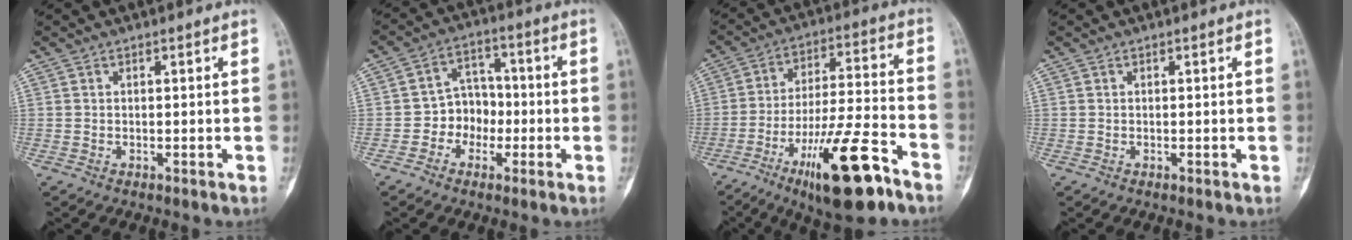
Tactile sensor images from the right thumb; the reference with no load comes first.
{"total": 7.0, "force": [-2.0, 5.9, 3.0], "torque": [-0.007, 0.030, -0.046]}
{"total": 18.4, "force": [-10.5, 4.5, 14.5], "torque": [-0.254, 0.058, -0.171]}
{"total": 0.0}